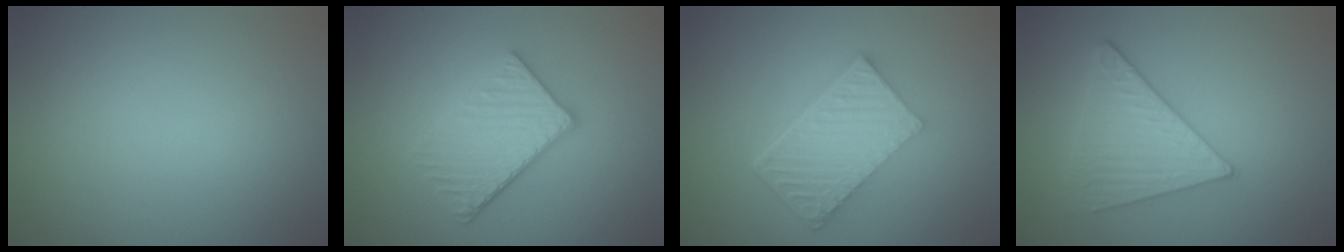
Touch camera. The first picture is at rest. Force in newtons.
{"total": 4.4, "press": 3.5, "slide": 2.7}
{"total": 6.6, "press": 4.5, "slide": 4.9}
{"total": 3.5, "press": 3.4, "slide": 0.6}